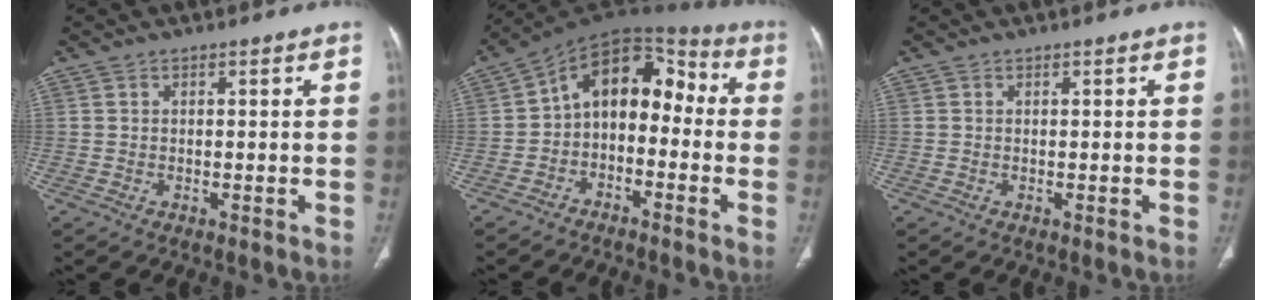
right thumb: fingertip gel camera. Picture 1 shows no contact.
{"total": 12.4, "force": [-2.2, 8.5, 8.9], "torque": [-0.097, 0.068, -0.052]}
{"total": 0.0}